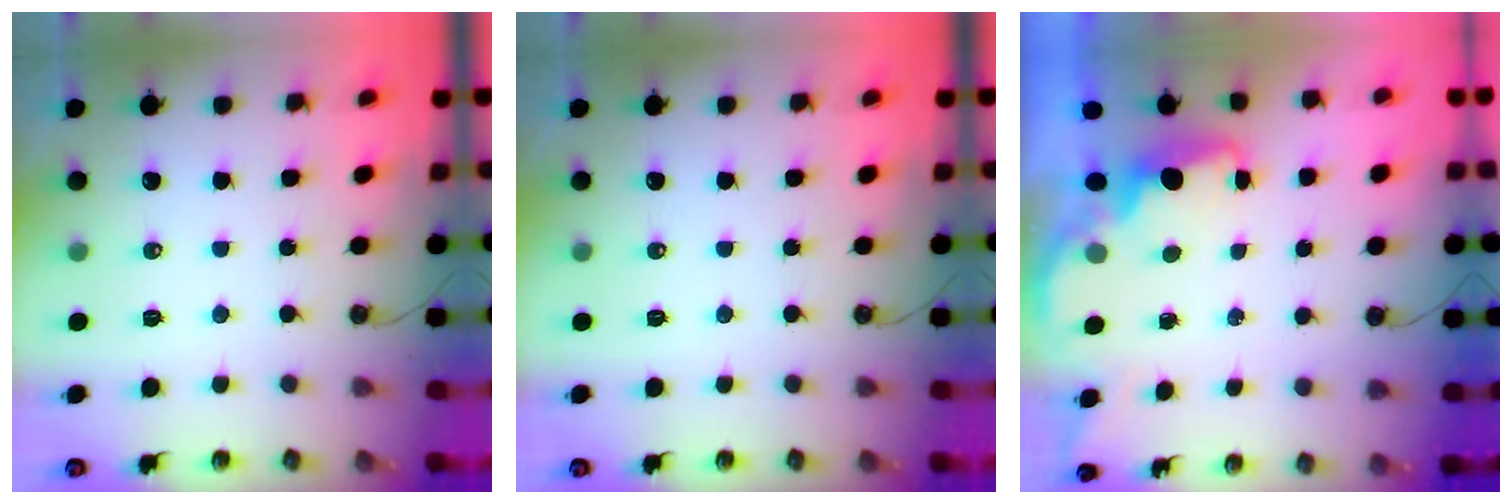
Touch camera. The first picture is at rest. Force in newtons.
{"total": 0.0}
{"total": 2.0, "press": 1.8, "slide": 0.8}